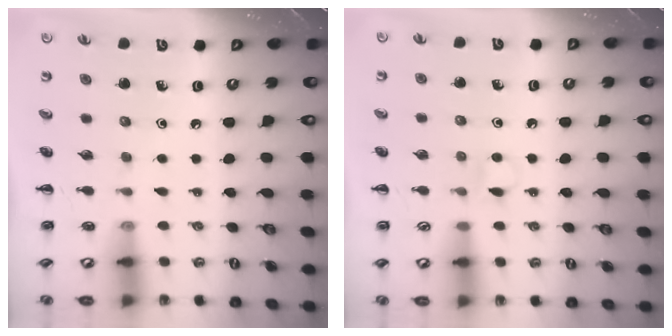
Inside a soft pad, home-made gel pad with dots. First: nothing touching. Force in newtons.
{"total": 3.2, "press": 3.0, "slide": 1.1}